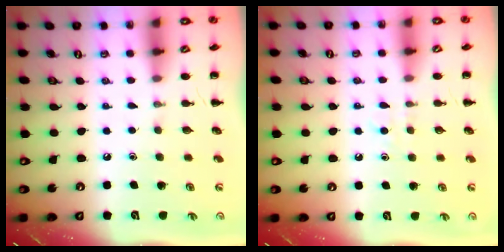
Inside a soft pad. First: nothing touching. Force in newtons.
{"total": 3.4, "press": 3.1, "slide": 1.2}